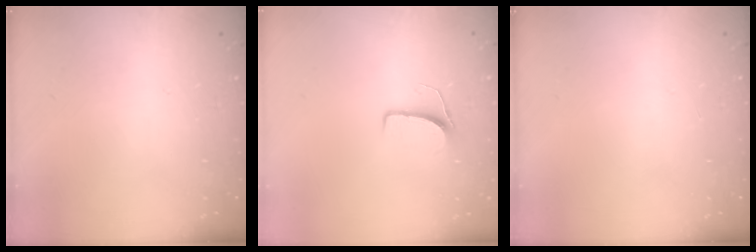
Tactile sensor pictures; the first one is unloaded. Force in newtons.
{"total": 6.4, "press": 6.4, "slide": 0.6}
{"total": 0.0}